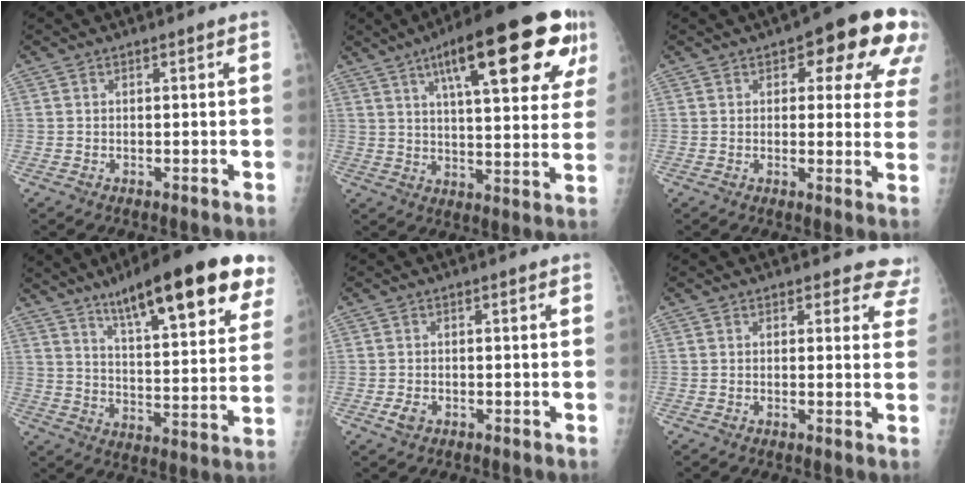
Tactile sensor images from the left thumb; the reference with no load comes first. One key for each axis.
{"total": 25.4, "fx": 12.3, "fy": 7.1, "fz": 21.1, "tx": -0.284, "ty": -0.009, "tz": 0.176}
{"total": 15.4, "fx": 7.1, "fy": 6.5, "fz": 12.1, "tx": -0.095, "ty": -0.015, "tz": 0.076}
{"total": 25.3, "fx": 15.4, "fy": 5.8, "fz": 19.2, "tx": -0.248, "ty": -0.042, "tz": 0.225}
{"total": 1.9, "fx": -0.9, "fy": 1.4, "fz": 1.0, "tx": -0.016, "ty": -0.001, "tz": -0.015}
{"total": 6.1, "fx": 5.3, "fy": 3.0, "fz": 0.3, "tx": 0.052, "ty": -0.021, "tz": 0.029}